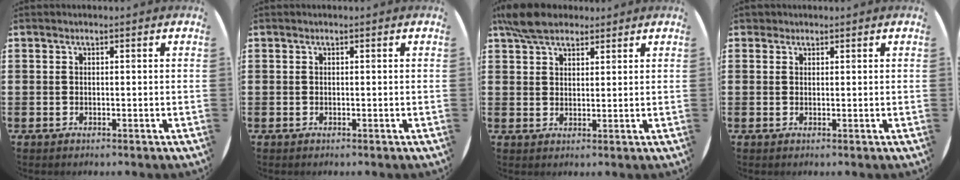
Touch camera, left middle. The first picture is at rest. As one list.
[{"total": 0.0}, {"total": 6.0, "force": [5.0, 2.3, 2.4], "torque": [-0.052, -0.003, 0.094]}, {"total": 0.9, "force": [0.8, 0.4, -0.1], "torque": [0.008, 0.000, 0.014]}]